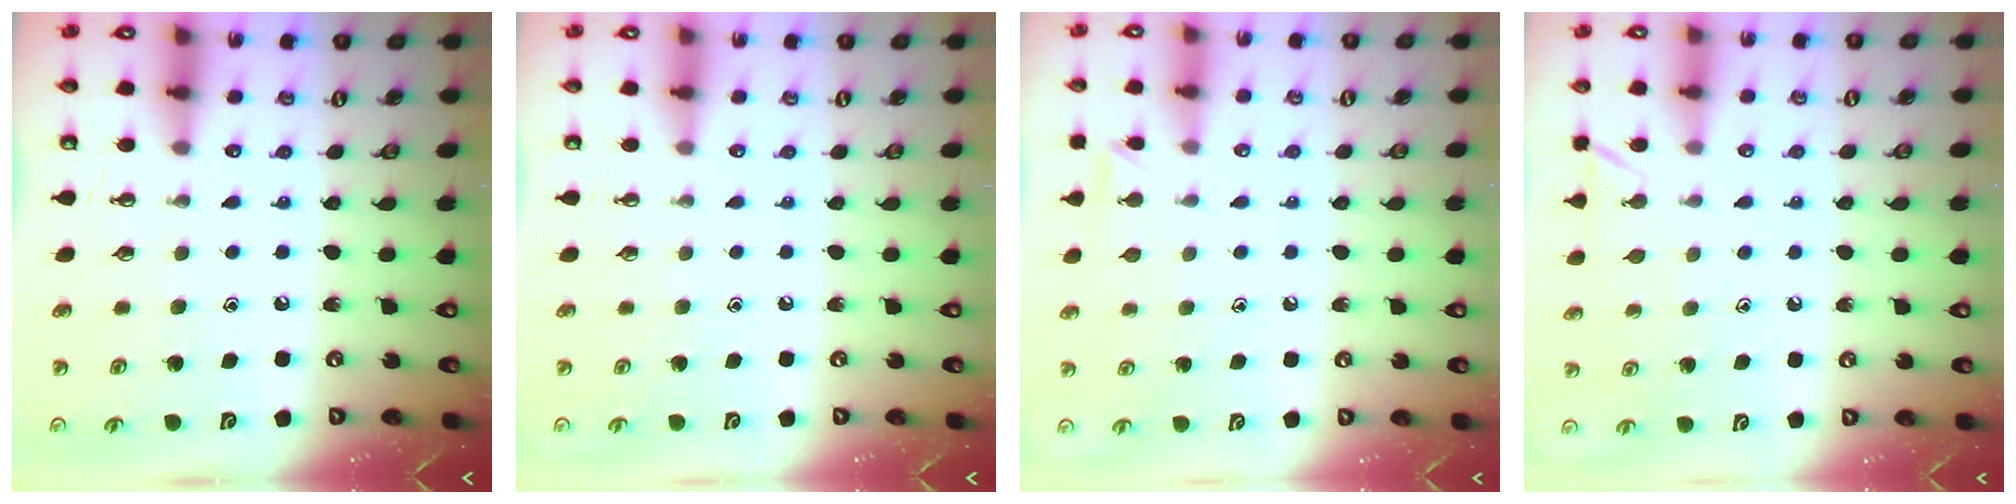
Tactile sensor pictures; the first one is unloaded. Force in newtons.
{"total": 0.0}
{"total": 3.9, "press": 3.9, "slide": 0.6}
{"total": 4.9, "press": 4.9, "slide": 0.4}